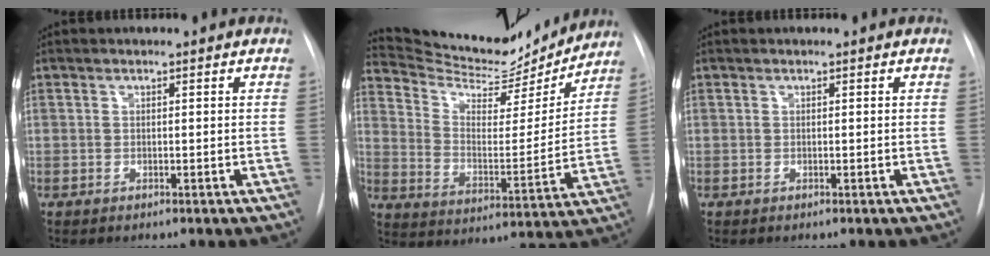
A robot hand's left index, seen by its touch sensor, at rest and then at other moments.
{"total": 18.2, "force": [17.5, 3.4, 3.8], "torque": [-0.068, -0.027, 0.264]}
{"total": 0.0}